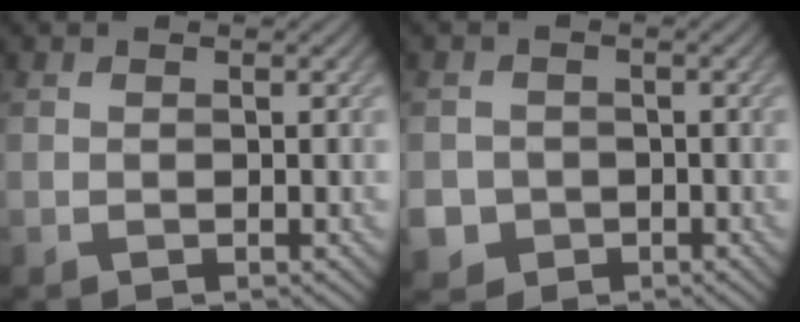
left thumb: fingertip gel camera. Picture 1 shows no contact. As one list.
[{"total": 3.9, "force": [-1.6, 3.4, 0.9], "torque": [-0.021, -0.007, -0.038]}]